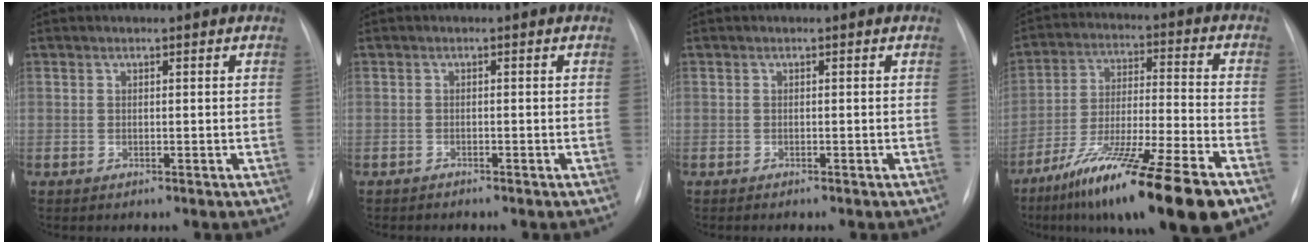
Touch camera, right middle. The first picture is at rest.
{"total": 0.7, "force": [-0.6, 0.2, -0.1], "torque": [-0.004, 0.001, -0.014]}
{"total": 0.8, "force": [-0.7, 0.1, 0.4], "torque": [-0.007, -0.002, -0.008]}
{"total": 20.5, "force": [-13.5, 1.2, 15.4], "torque": [-0.229, -0.036, -0.229]}